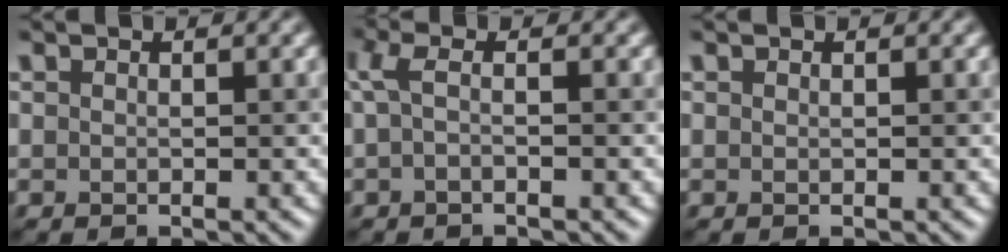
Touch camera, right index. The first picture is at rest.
{"total": 2.0, "force": [0.0, 0.4, 2.0], "torque": [-0.046, 0.002, -0.005]}
{"total": 0.0}